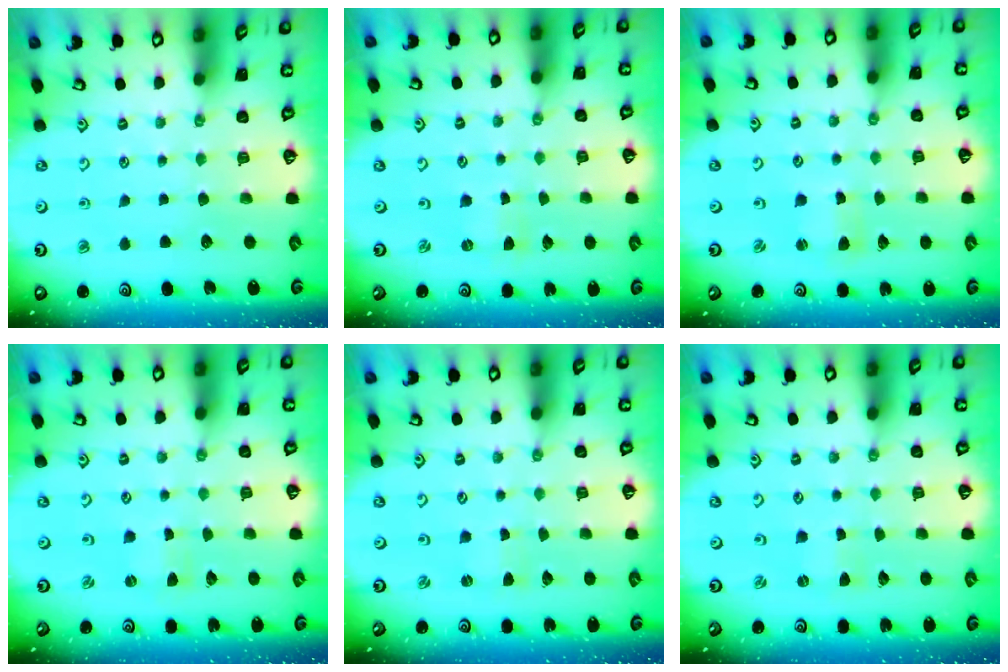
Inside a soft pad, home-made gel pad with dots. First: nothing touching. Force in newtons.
{"total": 0.0}
{"total": 2.2, "press": 2.2, "slide": 0.3}
{"total": 0.0}
{"total": 0.0}
{"total": 0.0}